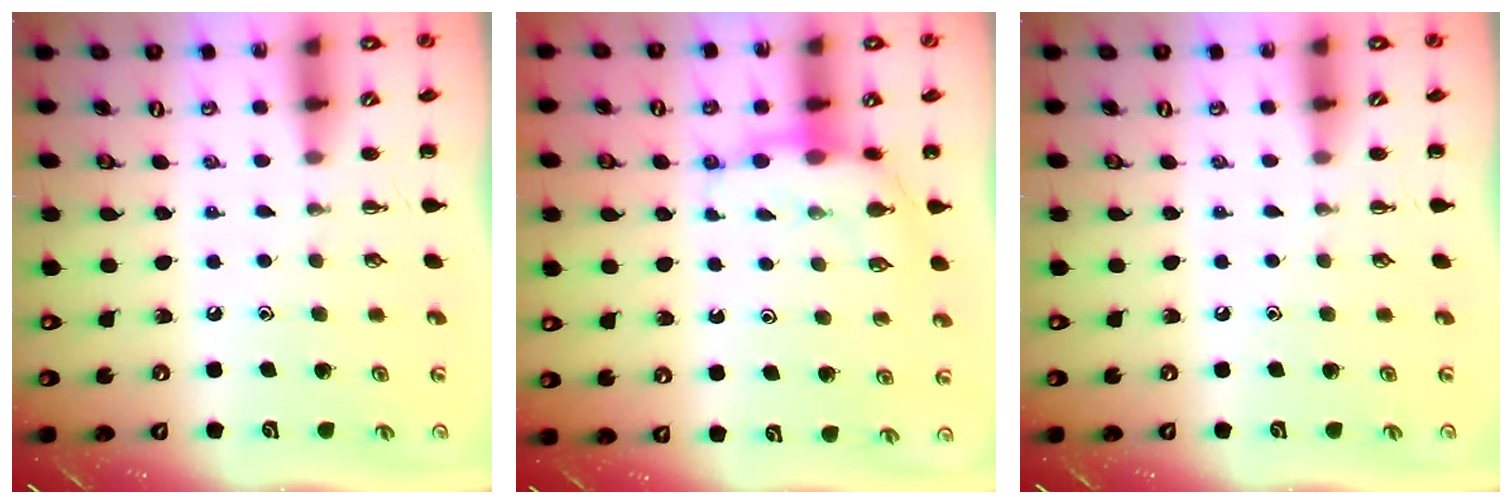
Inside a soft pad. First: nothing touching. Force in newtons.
{"total": 7.7, "press": 7.6, "slide": 1.1}
{"total": 0.0}